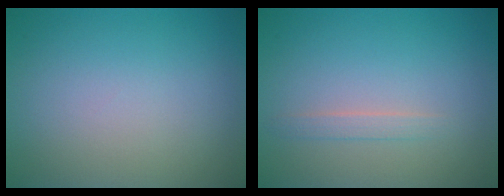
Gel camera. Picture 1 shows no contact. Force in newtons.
{"total": 1.1, "press": 1.1, "slide": 0.1}